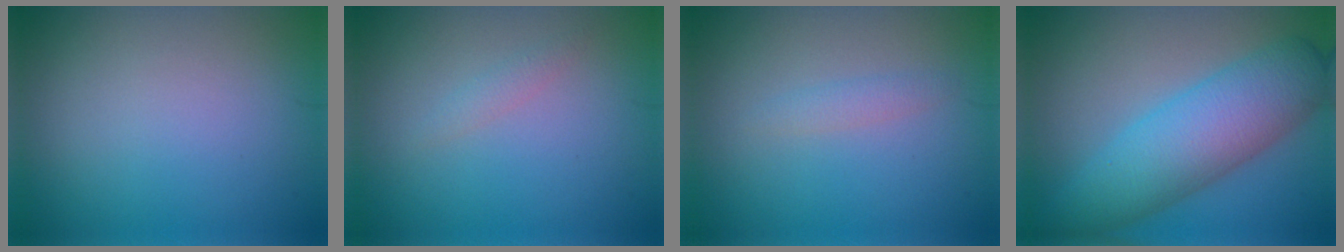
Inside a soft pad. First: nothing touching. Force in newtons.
{"total": 0.9, "press": 0.9, "slide": 0.1}
{"total": 1.1, "press": 1.1, "slide": 0.1}
{"total": 6.5, "press": 6.5, "slide": 0.2}